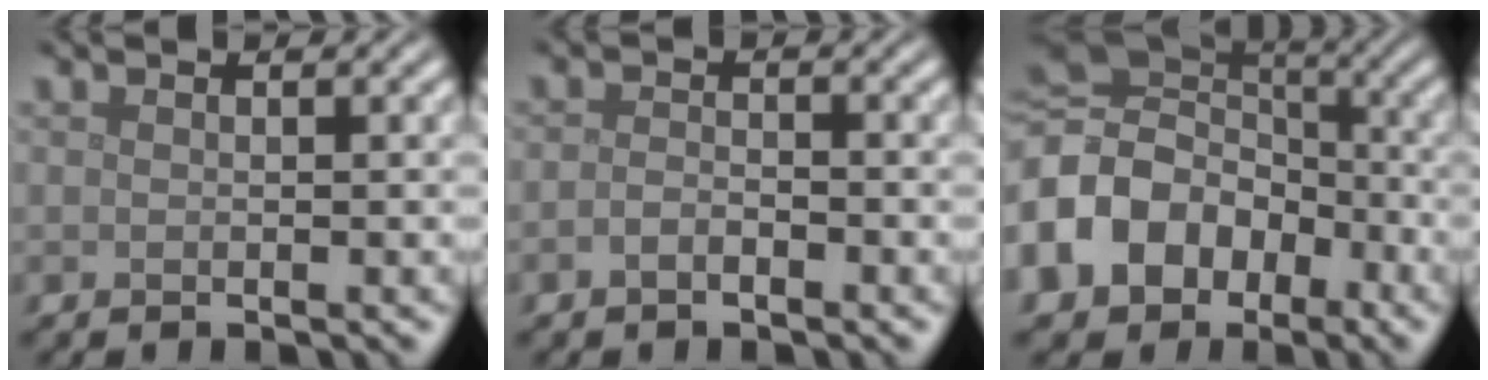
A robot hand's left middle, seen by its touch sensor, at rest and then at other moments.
{"total": 1.3, "force": [-0.8, 0.7, 0.8], "torque": [-0.020, 0.002, -0.019]}
{"total": 14.2, "force": [-4.3, 11.8, 6.6], "torque": [-0.188, -0.005, -0.112]}